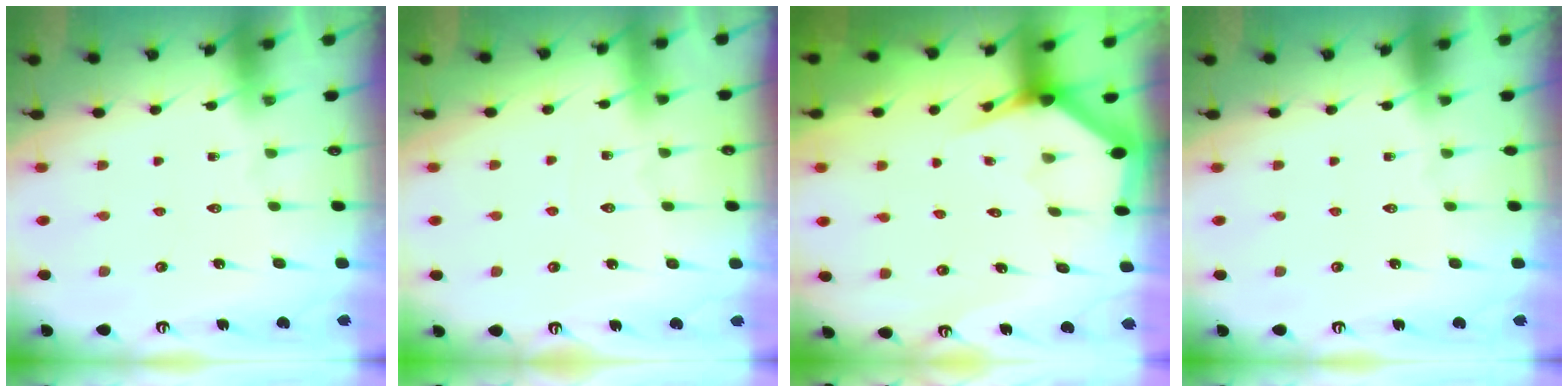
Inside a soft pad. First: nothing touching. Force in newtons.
{"total": 2.7, "press": 2.7, "slide": 0.3}
{"total": 3.0, "press": 3.0, "slide": 0.1}
{"total": 0.0}